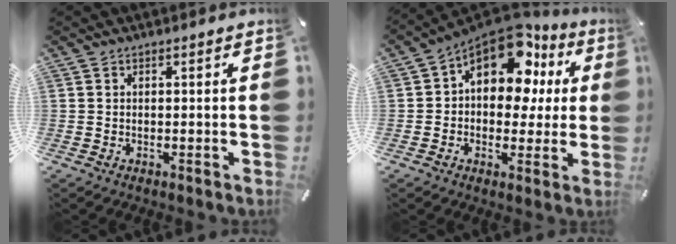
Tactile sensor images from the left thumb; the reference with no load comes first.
{"total": 15.6, "force": [7.4, 9.5, 9.9], "torque": [-0.152, -0.050, 0.133]}